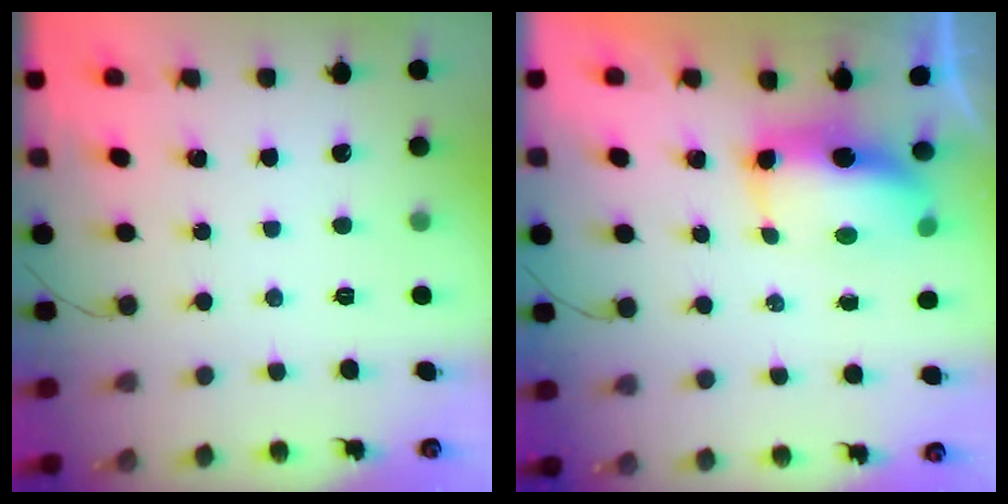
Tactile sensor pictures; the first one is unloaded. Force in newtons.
{"total": 8.8, "press": 8.7, "slide": 1.4}